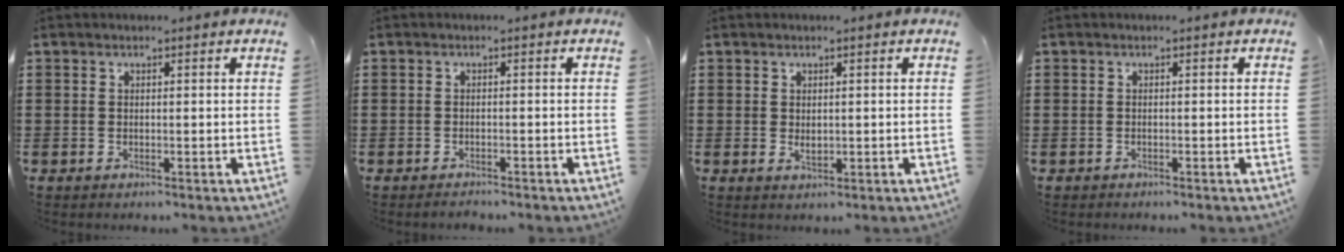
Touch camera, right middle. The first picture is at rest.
{"total": 0.9, "force": [-0.9, 0.1, 0.1], "torque": [-0.005, -0.001, -0.018]}
{"total": 1.1, "force": [0.2, 0.7, 0.9], "torque": [-0.010, 0.000, 0.001]}
{"total": 0.6, "force": [-0.5, 0.4, -0.1], "torque": [0.001, 0.002, -0.012]}